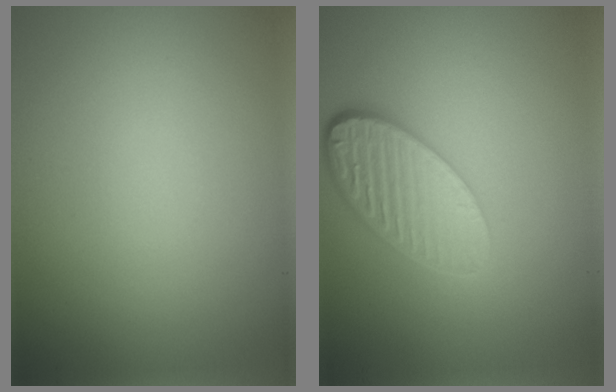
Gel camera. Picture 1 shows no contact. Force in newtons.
{"total": 5.3, "press": 3.9, "slide": 3.7}